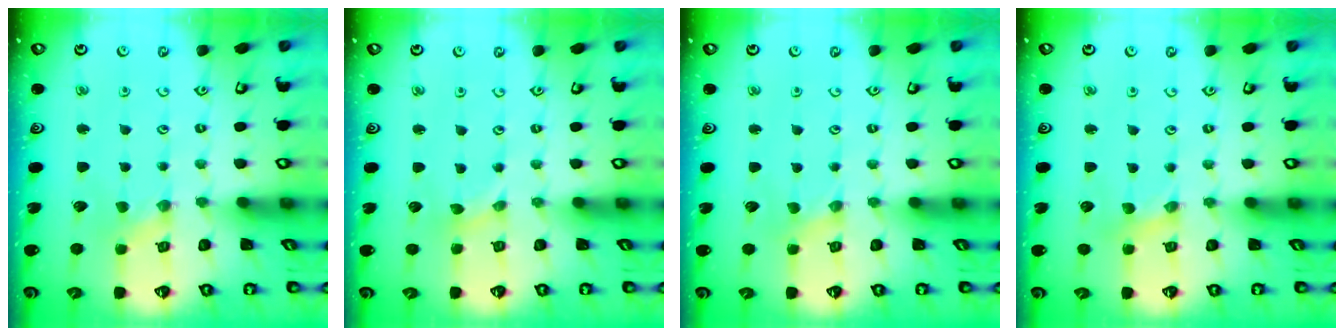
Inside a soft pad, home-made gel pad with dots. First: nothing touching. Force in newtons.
{"total": 0.7, "press": 0.7, "slide": 0.1}
{"total": 0.0}
{"total": 1.4, "press": 1.4, "slide": 0.3}